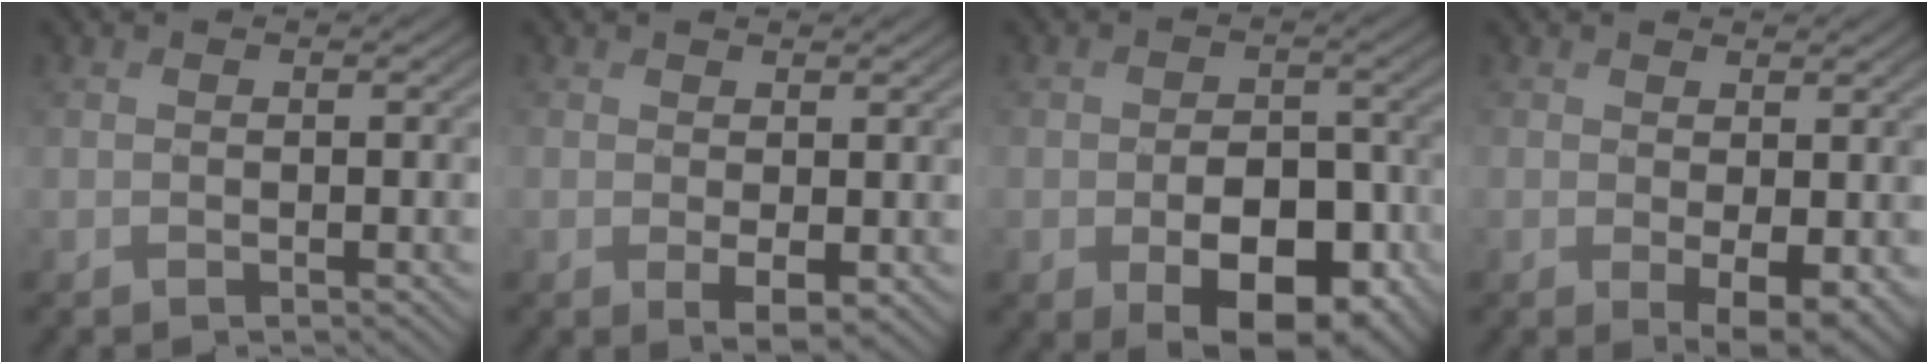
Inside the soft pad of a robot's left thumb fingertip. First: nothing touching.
{"total": 2.3, "force": [0.1, 1.3, 1.9], "torque": [-0.038, -0.013, 0.006]}
{"total": 10.1, "force": [-4.1, 6.1, 6.9], "torque": [-0.105, -0.020, -0.053]}
{"total": 4.2, "force": [0.0, 2.3, 3.5], "torque": [-0.061, -0.014, 0.006]}